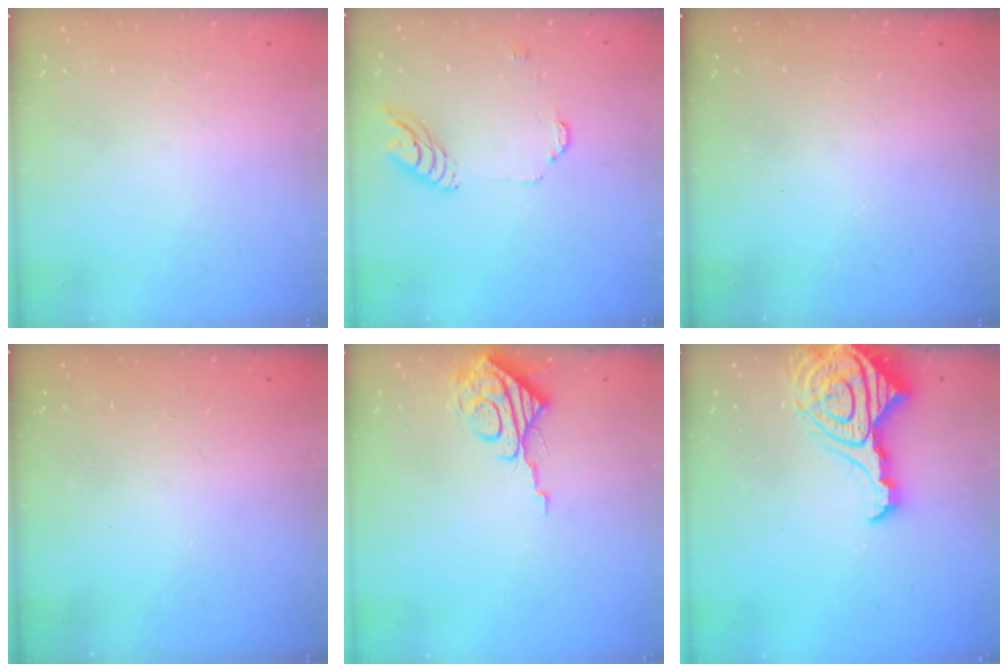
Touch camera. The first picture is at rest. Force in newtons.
{"total": 8.5, "press": 8.5, "slide": 0.8}
{"total": 0.0}
{"total": 0.0}
{"total": 8.6, "press": 8.6, "slide": 0.6}
{"total": 17.6, "press": 17.5, "slide": 2.0}